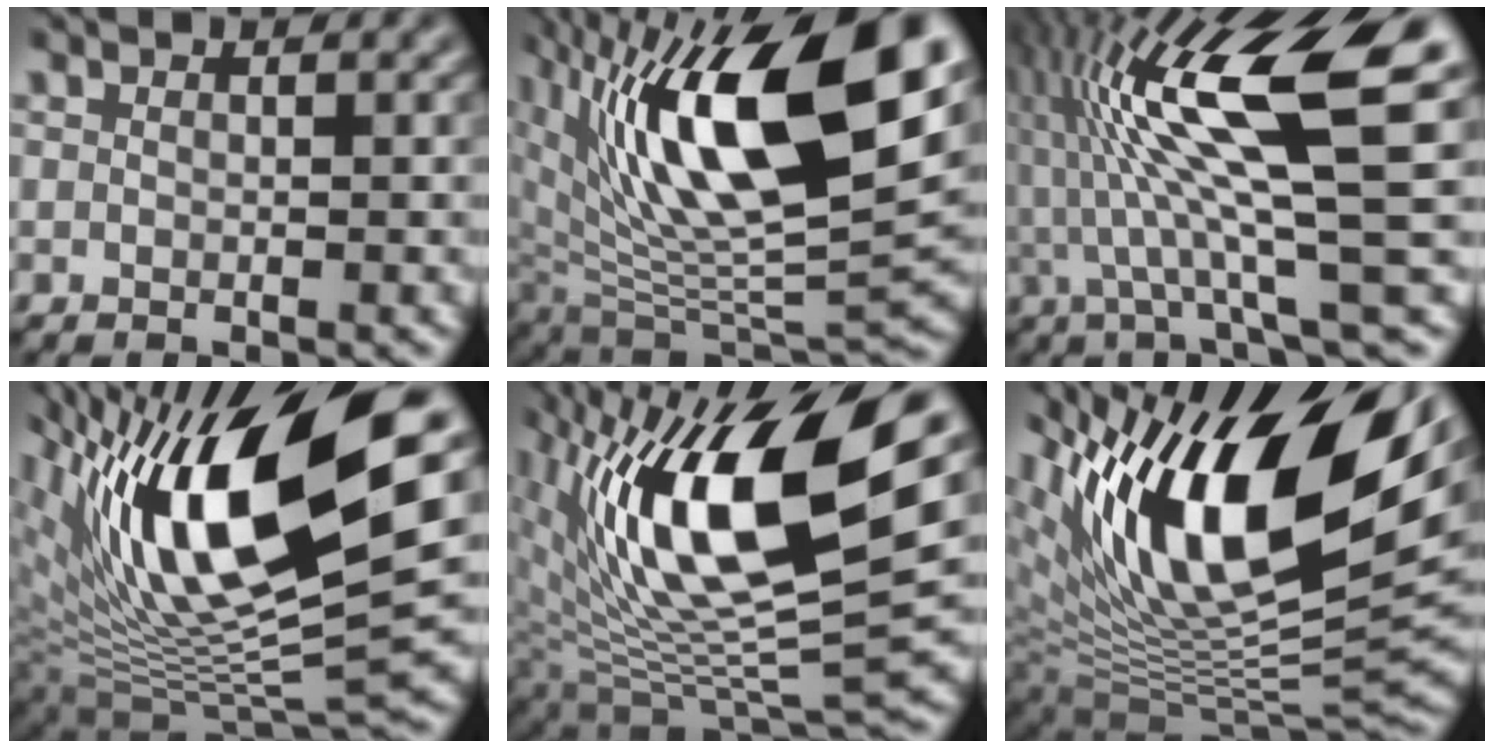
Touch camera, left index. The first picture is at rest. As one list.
[{"total": 15.5, "force": [5.8, 6.3, 12.9], "torque": [-0.214, 0.001, 0.097]}, {"total": 14.1, "force": [2.2, 2.8, 13.7], "torque": [-0.249, 0.022, 0.037]}, {"total": 16.1, "force": [5.8, 5.0, 14.2], "torque": [-0.249, 0.003, 0.097]}, {"total": 15.8, "force": [4.3, 5.5, 14.2], "torque": [-0.249, -0.003, 0.068]}, {"total": 17.7, "force": [7.5, 6.7, 14.5], "torque": [-0.250, 0.017, 0.127]}]